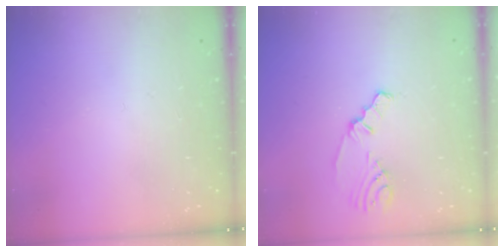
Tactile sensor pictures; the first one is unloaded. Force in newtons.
{"total": 2.1, "press": 1.6, "slide": 1.3}